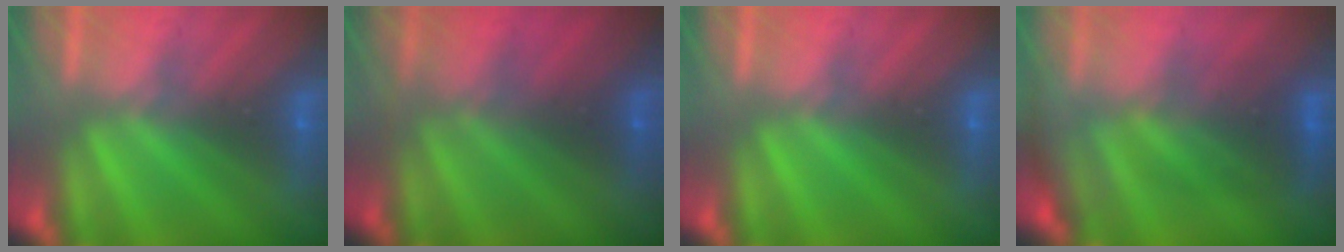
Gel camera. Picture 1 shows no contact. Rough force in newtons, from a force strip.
{"total": 1.8}
{"total": 0.0}
{"total": 2.5}